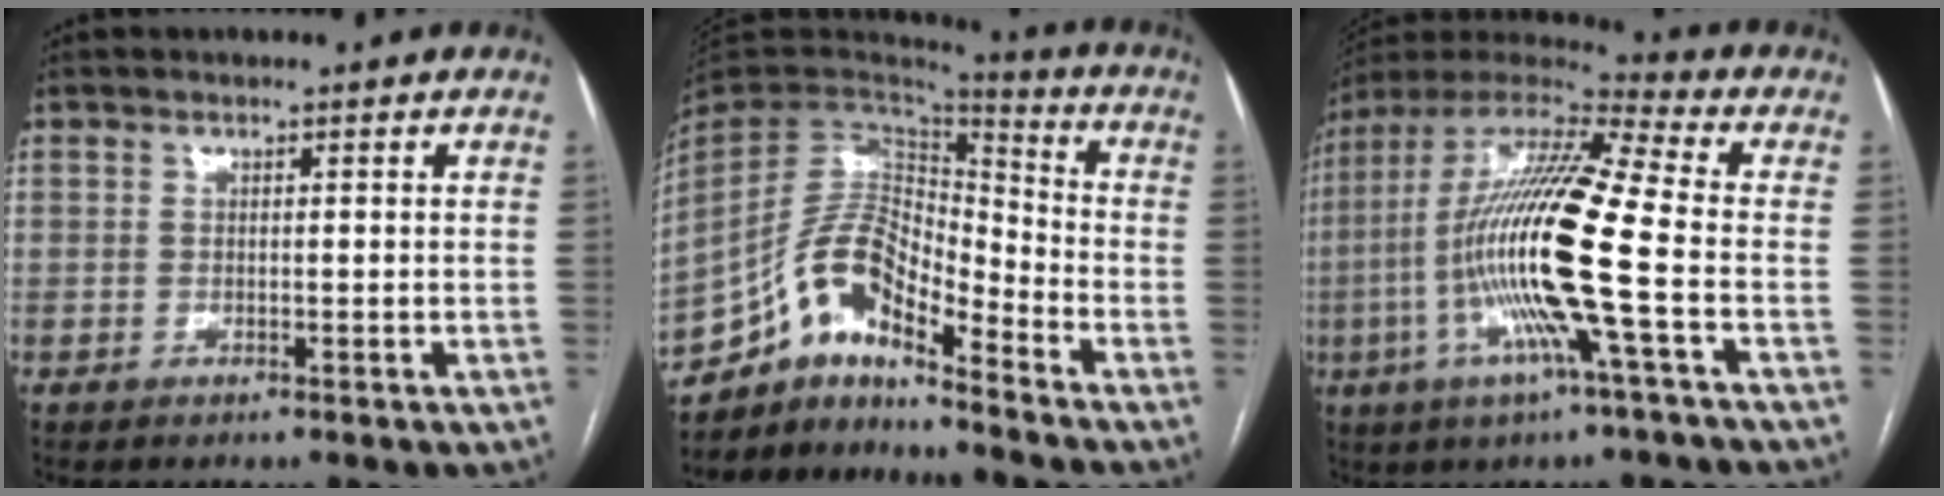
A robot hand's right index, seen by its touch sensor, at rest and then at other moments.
{"total": 12.9, "force": [-9.8, 3.6, 7.6], "torque": [-0.146, 0.036, -0.182]}
{"total": 19.2, "force": [-3.7, 0.3, 18.8], "torque": [-0.373, -0.006, -0.085]}